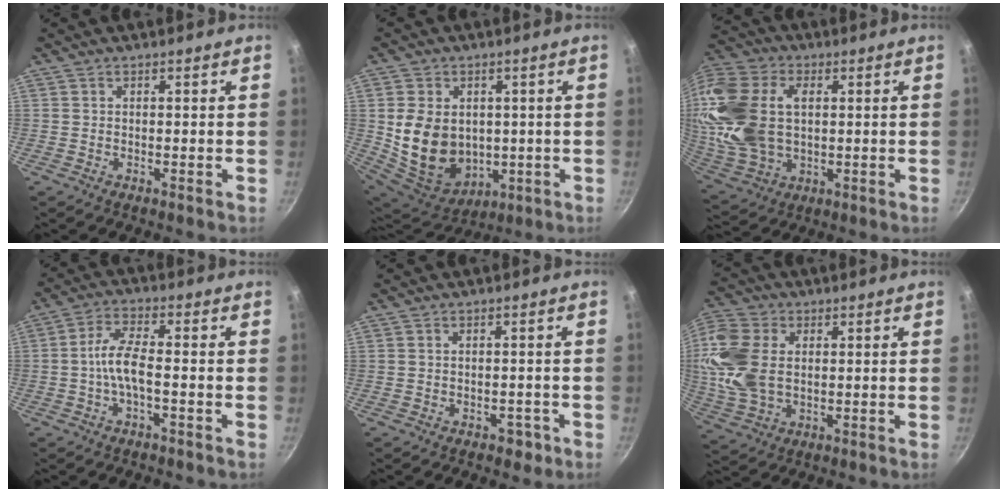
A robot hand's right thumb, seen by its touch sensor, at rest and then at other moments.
{"total": 15.9, "force": [0.6, 12.5, 9.9], "torque": [-0.171, -0.019, 0.035]}
{"total": 24.1, "force": [3.8, 16.4, 17.2], "torque": [-0.378, 0.011, 0.077]}
{"total": 5.9, "force": [-1.8, 2.1, 5.3], "torque": [-0.115, 0.025, -0.043]}
{"total": 2.7, "force": [-1.4, 1.8, 1.4], "torque": [-0.001, 0.020, -0.005]}
{"total": 13.9, "force": [1.5, 9.5, 10.0], "torque": [-0.197, -0.002, 0.028]}